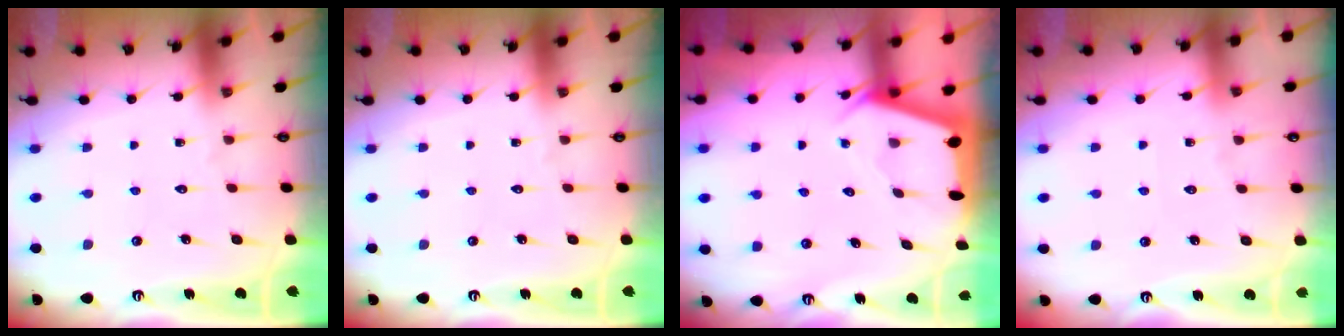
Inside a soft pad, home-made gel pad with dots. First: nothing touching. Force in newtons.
{"total": 0.0}
{"total": 2.4, "press": 2.4, "slide": 0.3}
{"total": 2.8, "press": 2.8, "slide": 0.4}